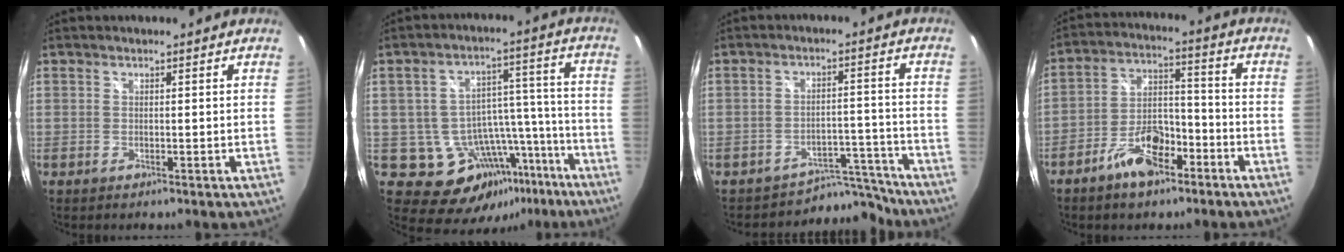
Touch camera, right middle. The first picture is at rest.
{"total": 14.6, "force": [-7.6, 10.5, 6.8], "torque": [-0.104, 0.044, -0.070]}
{"total": 8.2, "force": [-7.8, 2.6, -0.5], "torque": [0.014, 0.031, -0.113]}
{"total": 10.1, "force": [-6.5, 4.8, 6.1], "torque": [-0.115, 0.019, -0.108]}